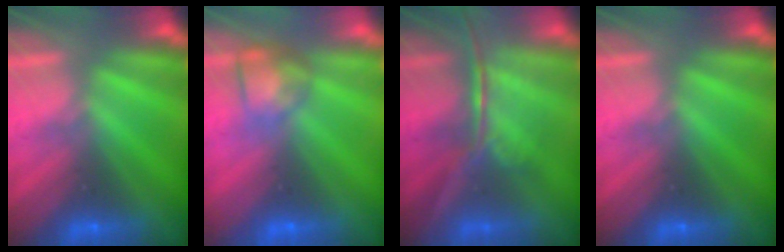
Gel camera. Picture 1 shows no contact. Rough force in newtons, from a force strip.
{"total": 3.5}
{"total": 1.6}
{"total": 0.0}